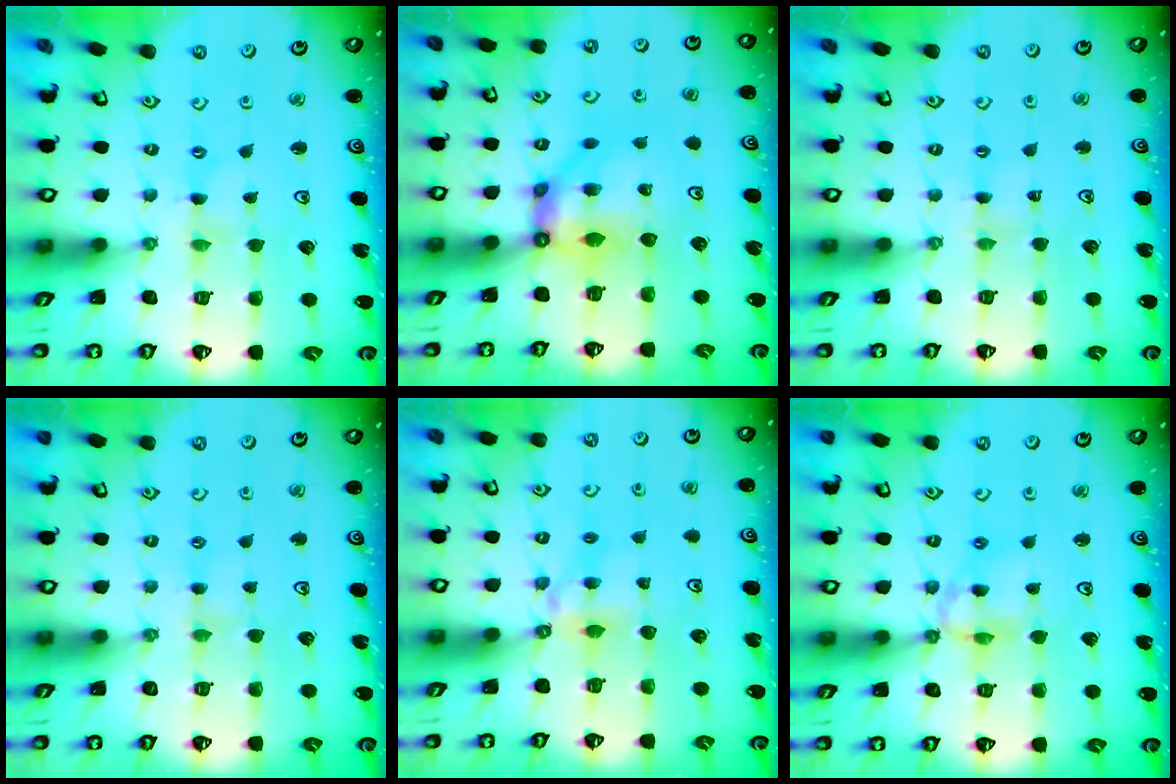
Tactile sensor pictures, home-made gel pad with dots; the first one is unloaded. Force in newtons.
{"total": 8.9, "press": 8.9, "slide": 0.6}
{"total": 2.0, "press": 2.0, "slide": 0.4}
{"total": 2.2, "press": 2.2, "slide": 0.4}
{"total": 5.1, "press": 5.0, "slide": 0.6}
{"total": 8.9, "press": 8.9, "slide": 0.7}